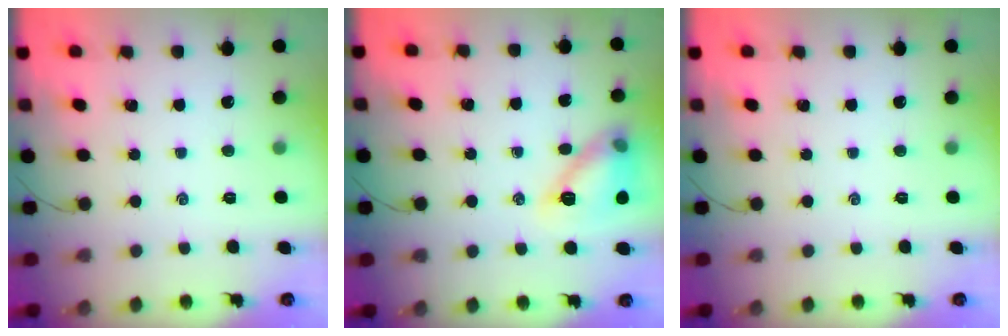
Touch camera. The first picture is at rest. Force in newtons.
{"total": 13.4, "press": 13.4, "slide": 0.8}
{"total": 0.0}